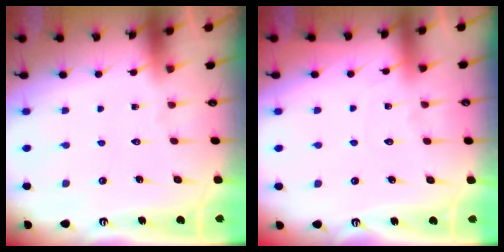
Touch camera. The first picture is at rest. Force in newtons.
{"total": 2.7, "press": 2.7, "slide": 0.3}